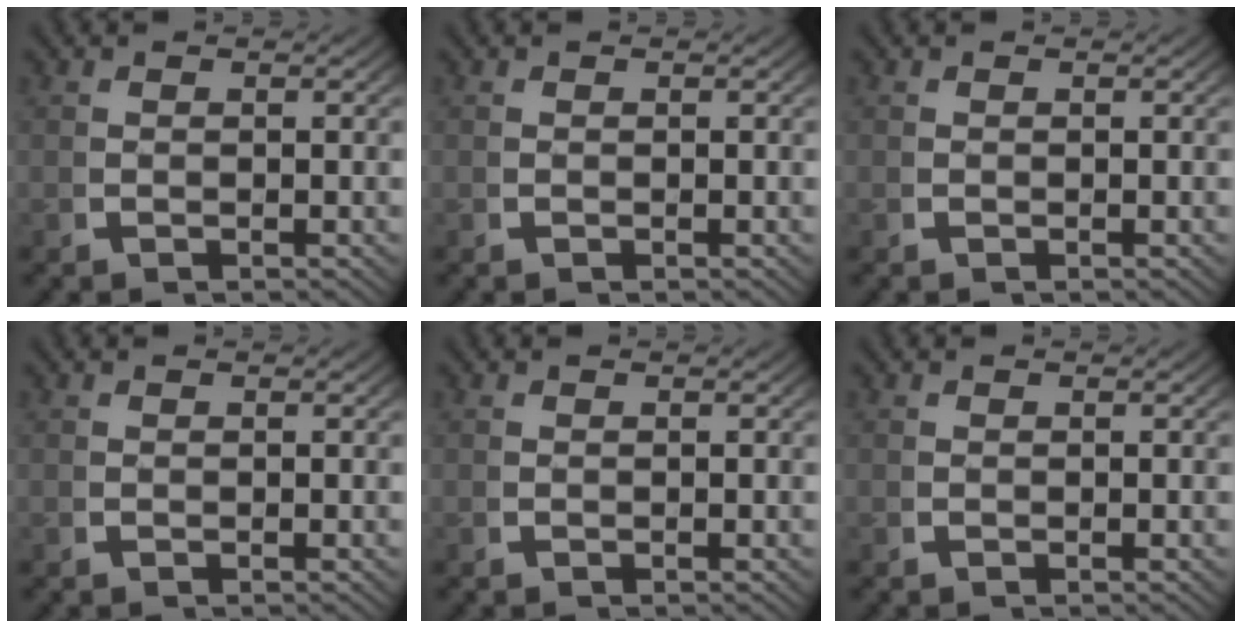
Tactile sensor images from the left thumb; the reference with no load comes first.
{"total": 0.0}
{"total": 0.0}
{"total": 0.0}
{"total": 0.0}
{"total": 0.0}